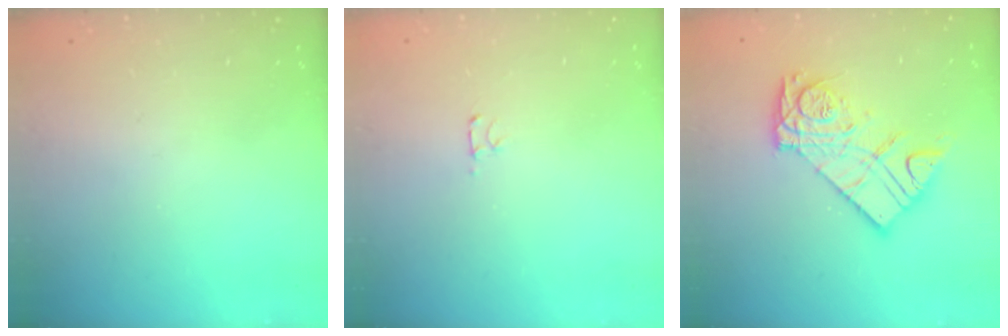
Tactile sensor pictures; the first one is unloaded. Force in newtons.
{"total": 2.5, "press": 2.4, "slide": 0.3}
{"total": 14.8, "press": 14.7, "slide": 1.6}